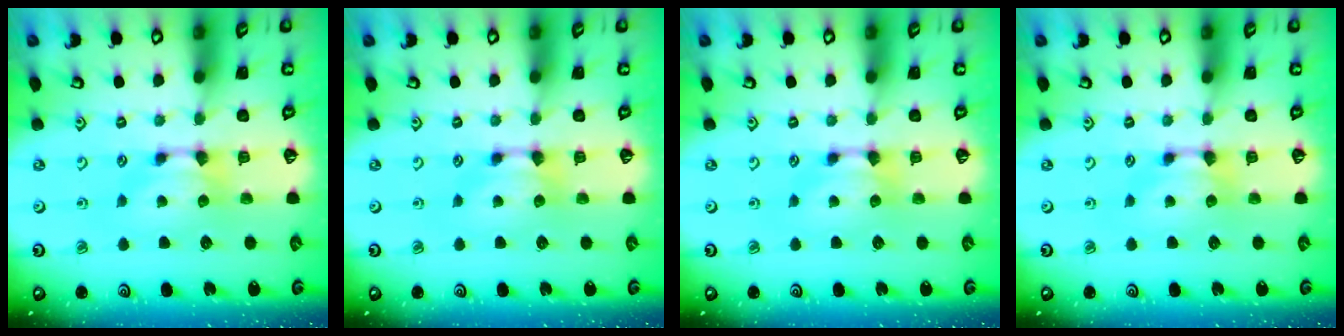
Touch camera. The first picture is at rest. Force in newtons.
{"total": 0.0}
{"total": 0.0}
{"total": 0.0}